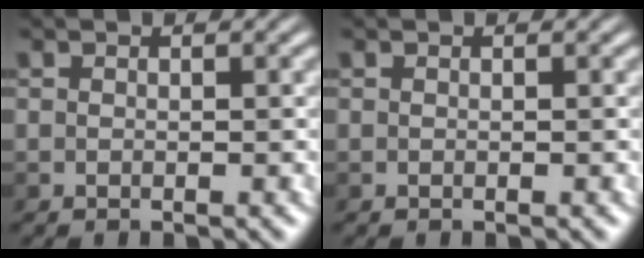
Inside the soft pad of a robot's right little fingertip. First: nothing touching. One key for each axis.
{"total": 0.0}